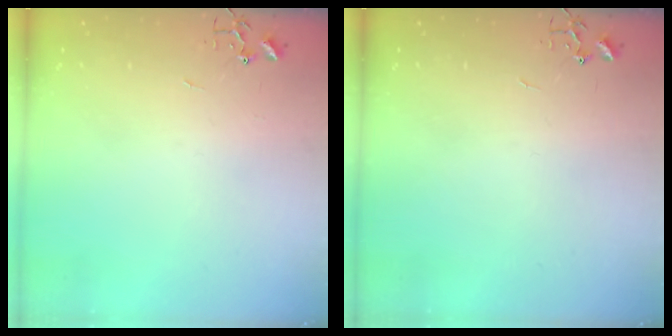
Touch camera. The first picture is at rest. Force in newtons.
{"total": 0.0}